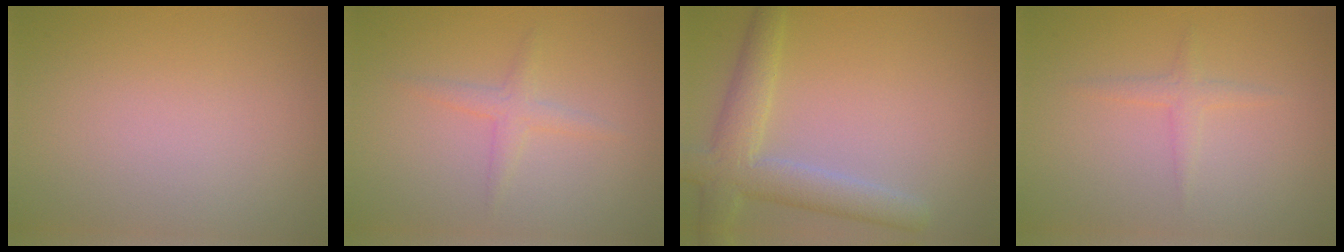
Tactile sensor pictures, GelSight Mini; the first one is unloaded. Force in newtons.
{"total": 1.7, "press": 1.7, "slide": 0.1}
{"total": 4.9, "press": 4.9, "slide": 0.3}
{"total": 1.2, "press": 1.2, "slide": 0.0}